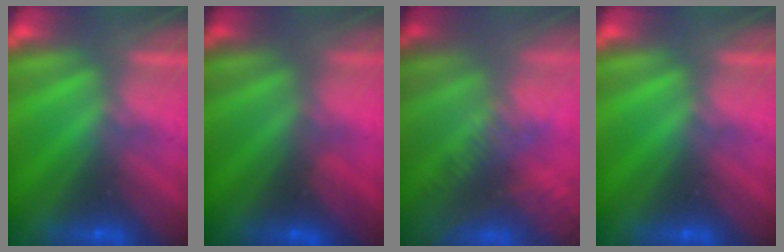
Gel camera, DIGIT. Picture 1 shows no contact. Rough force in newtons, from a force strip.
{"total": 3.3}
{"total": 13.7}
{"total": 0.0}